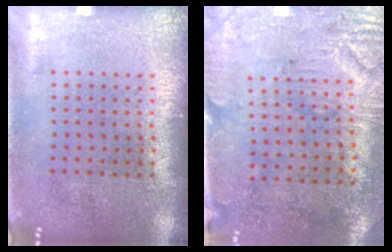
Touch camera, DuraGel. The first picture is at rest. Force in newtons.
{"total": 3.0, "press": 2.5, "slide": 1.7}